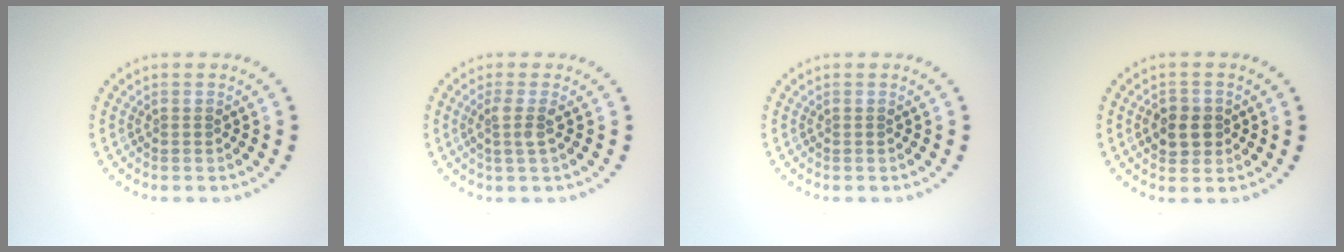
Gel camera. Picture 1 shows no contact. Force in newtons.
{"total": 1.9, "press": 1.4, "slide": 1.2}
{"total": 0.0}
{"total": 2.7, "press": 2.6, "slide": 0.4}